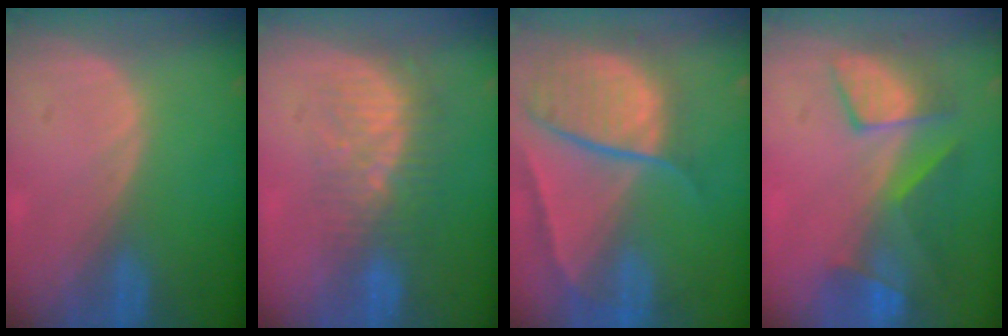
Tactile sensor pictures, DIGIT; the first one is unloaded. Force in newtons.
{"total": 8.6, "press": 7.5, "slide": 4.3}
{"total": 10.7, "press": 9.0, "slide": 5.8}
{"total": 8.0, "press": 7.7, "slide": 2.2}